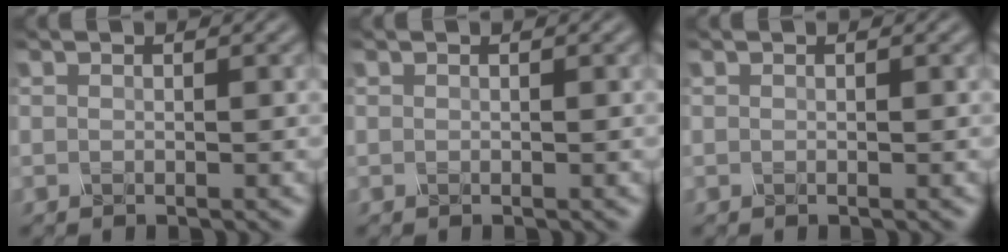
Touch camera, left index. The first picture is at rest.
{"total": 0.0}
{"total": 0.0}